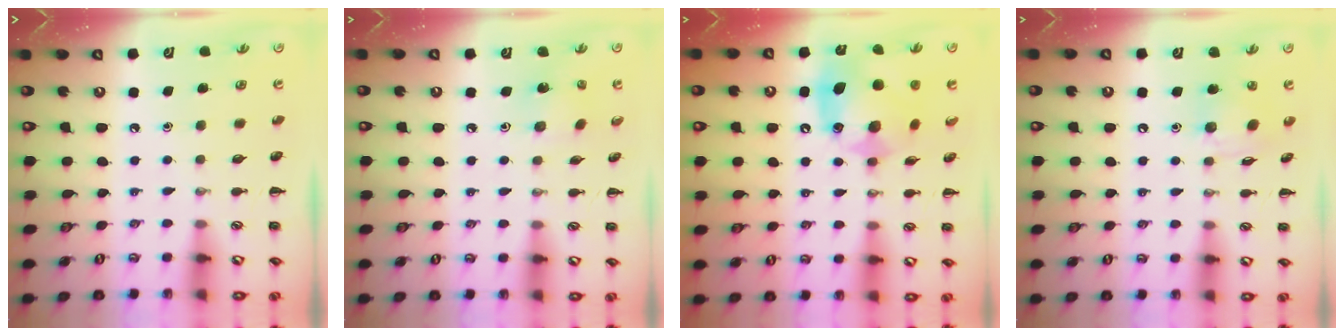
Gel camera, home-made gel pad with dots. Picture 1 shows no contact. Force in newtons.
{"total": 2.1, "press": 1.9, "slide": 0.9}
{"total": 12.9, "press": 12.8, "slide": 2.1}
{"total": 7.4, "press": 7.3, "slide": 0.9}